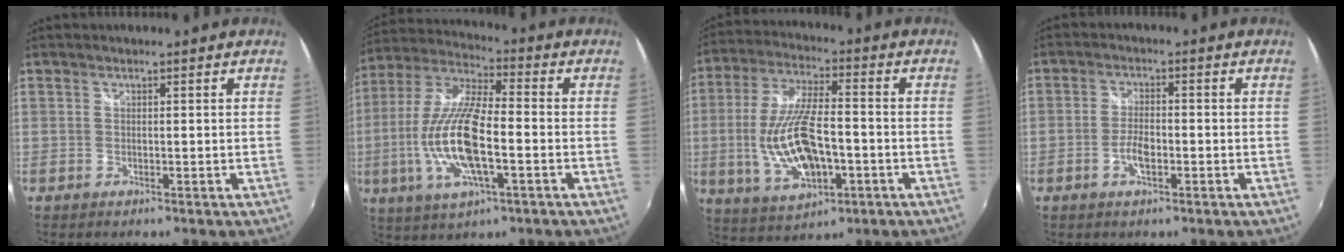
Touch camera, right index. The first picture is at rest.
{"total": 16.8, "force": [-3.8, 5.1, 15.5], "torque": [-0.316, -0.009, -0.075]}
{"total": 15.9, "force": [-3.4, 6.7, 14.0], "torque": [-0.291, -0.007, -0.048]}
{"total": 4.2, "force": [-1.6, 1.8, 3.4], "torque": [-0.072, 0.001, -0.031]}